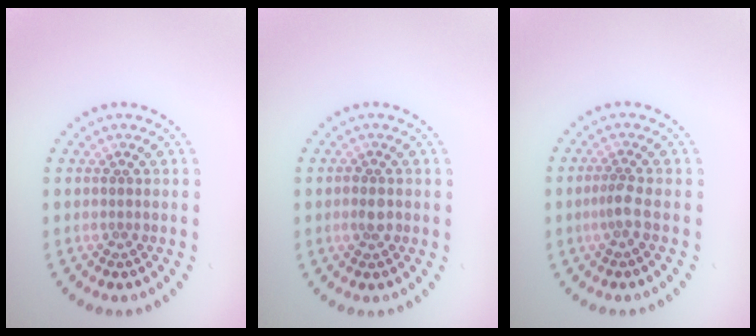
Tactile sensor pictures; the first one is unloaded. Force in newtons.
{"total": 1.3, "press": 1.3, "slide": 0.3}
{"total": 1.4, "press": 1.0, "slide": 0.9}